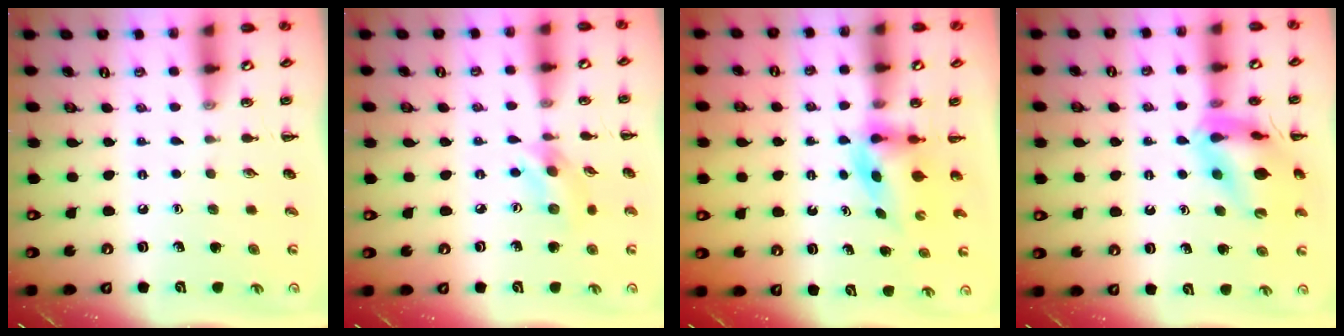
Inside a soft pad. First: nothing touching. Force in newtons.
{"total": 5.2, "press": 5.2, "slide": 0.5}
{"total": 3.6, "press": 3.5, "slide": 0.5}
{"total": 14.7, "press": 14.5, "slide": 2.6}